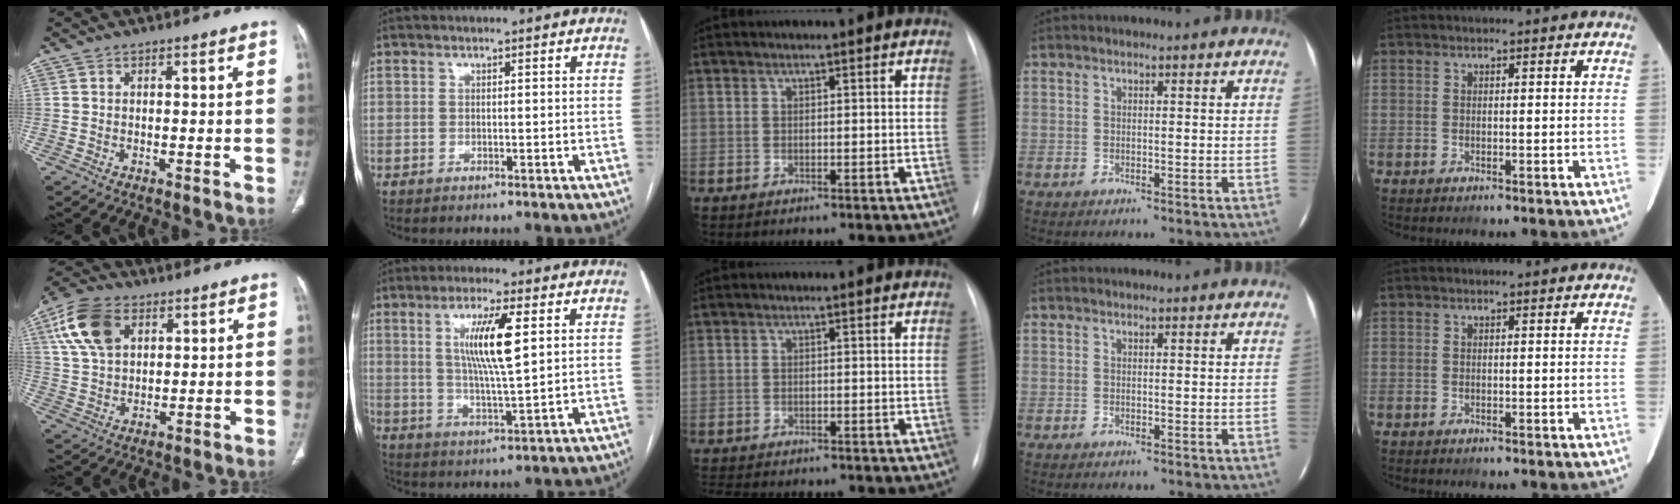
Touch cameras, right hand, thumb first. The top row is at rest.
{"thumb": {"total": 11.9, "force": [4.9, 7.5, 7.9], "torque": [-0.146, 0.000, 0.094]}, "index": {"total": 9.5, "force": [2.7, 0.8, 9.1], "torque": [-0.171, -0.004, 0.051]}, "middle": {"total": 7.4, "force": [-6.4, 1.9, 3.0], "torque": [-0.046, -0.003, -0.089]}}